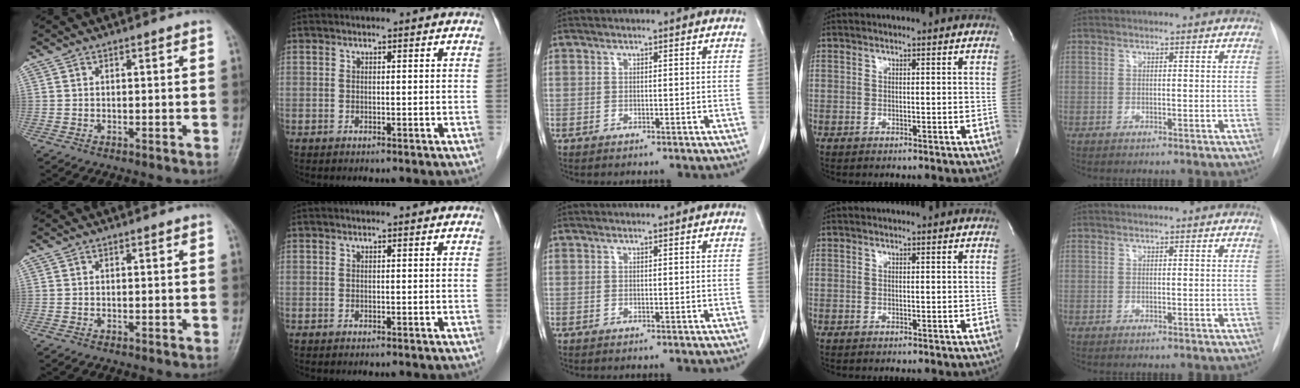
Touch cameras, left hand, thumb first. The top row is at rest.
{}